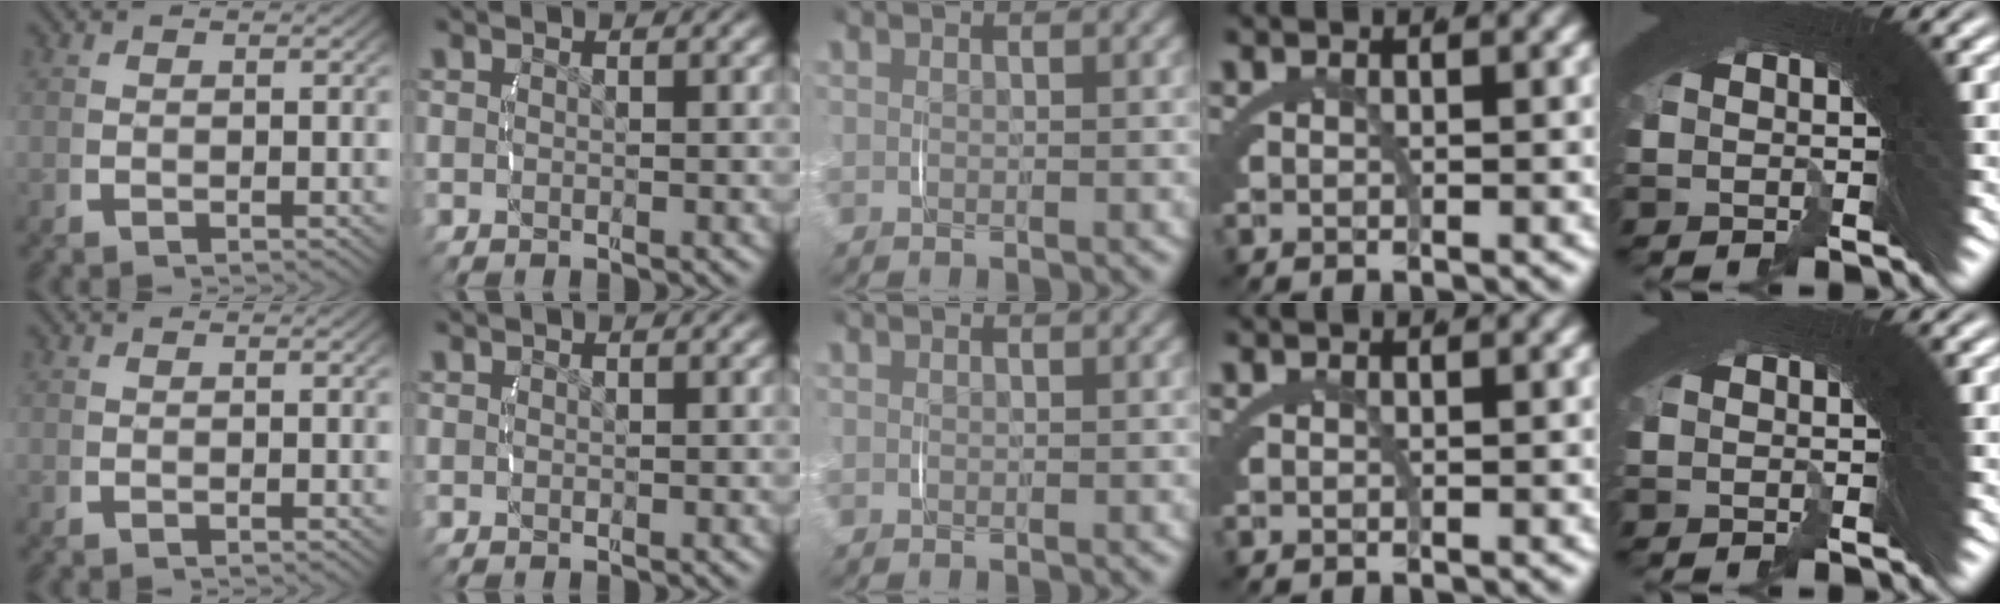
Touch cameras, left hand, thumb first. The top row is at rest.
{}